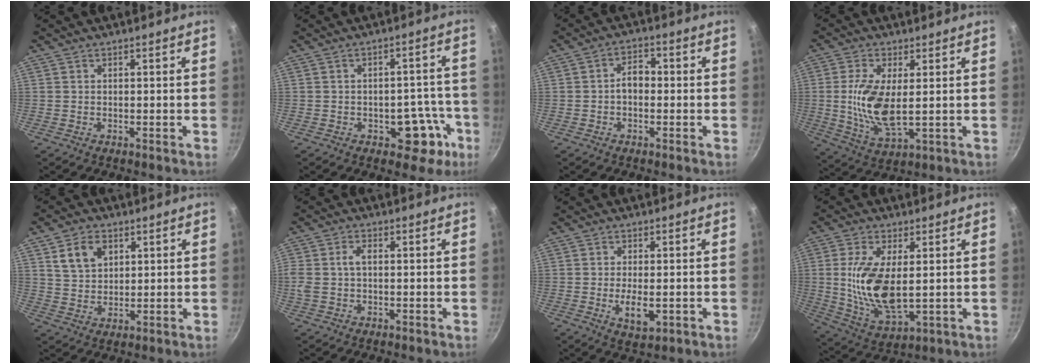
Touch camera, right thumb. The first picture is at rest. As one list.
[{"total": 9.1, "force": [-4.0, 5.3, 6.2], "torque": [-0.036, 0.043, -0.042]}, {"total": 4.2, "force": [-0.6, 2.8, 3.1], "torque": [-0.035, 0.019, -0.018]}, {"total": 11.1, "force": [0.4, 4.6, 10.1], "torque": [-0.208, -0.020, 0.016]}, {"total": 7.1, "force": [3.2, 4.9, 4.0], "torque": [-0.052, -0.013, 0.063]}, {"total": 4.2, "force": [0.2, 2.5, 3.3], "torque": [-0.086, 0.013, 0.005]}, {"total": 5.1, "force": [-1.0, 2.4, 4.3], "torque": [-0.074, -0.007, -0.012]}, {"total": 13.7, "force": [0.8, 6.3, 12.2], "torque": [-0.240, -0.022, 0.030]}]